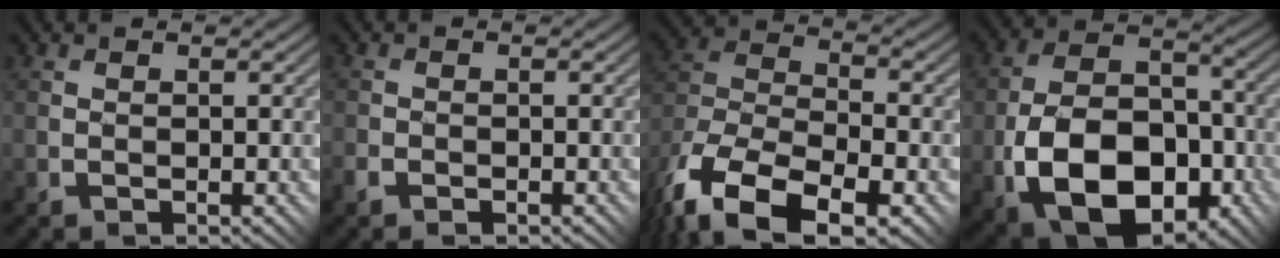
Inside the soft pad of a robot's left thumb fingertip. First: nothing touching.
{"total": 1.9, "force": [-1.5, 1.0, 0.8], "torque": [-0.020, -0.002, -0.037]}
{"total": 14.9, "force": [-9.5, 7.3, 8.9], "torque": [-0.218, -0.033, -0.156]}
{"total": 14.4, "force": [-5.1, 9.1, 9.9], "torque": [-0.177, -0.023, -0.093]}